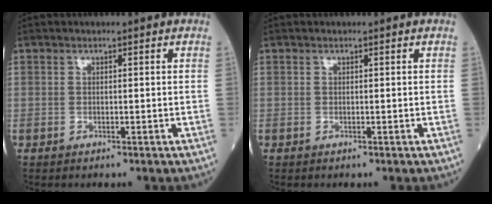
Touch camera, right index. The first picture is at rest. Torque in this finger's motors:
{"motor_torque": [0.01, 0.01, 0.00, -0.01]}